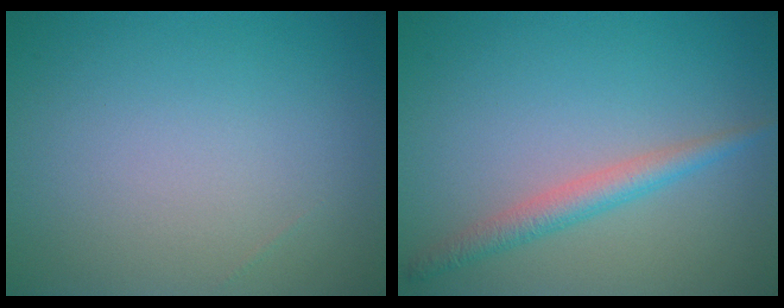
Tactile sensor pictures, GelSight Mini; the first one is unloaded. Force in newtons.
{"total": 2.5, "press": 2.5, "slide": 0.1}